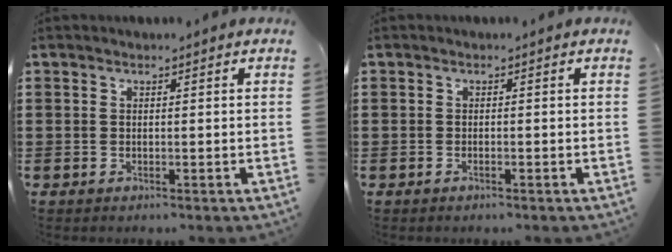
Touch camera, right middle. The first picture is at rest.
{"total": 0.6, "force": [-0.4, 0.0, 0.4], "torque": [-0.010, -0.004, -0.006]}